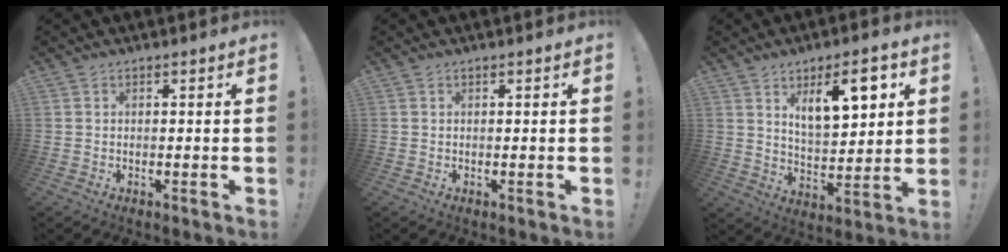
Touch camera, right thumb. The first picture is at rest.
{"total": 0.0}
{"total": 13.3, "force": [6.7, 5.7, 10.0], "torque": [-0.139, -0.021, 0.110]}